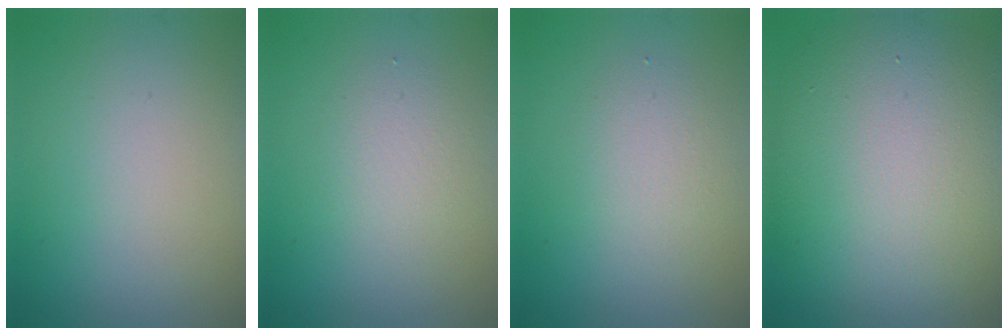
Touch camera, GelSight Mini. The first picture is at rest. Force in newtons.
{"total": 2.2, "press": 2.2, "slide": 0.1}
{"total": 2.5, "press": 2.5, "slide": 0.1}
{"total": 13.7, "press": 13.7, "slide": 0.7}